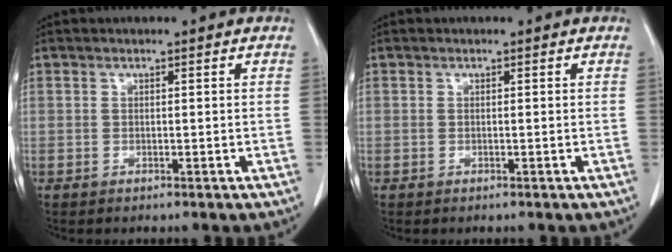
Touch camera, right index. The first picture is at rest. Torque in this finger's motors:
{"motor_torque": [0.15, -0.09, 0.02, 0.01]}